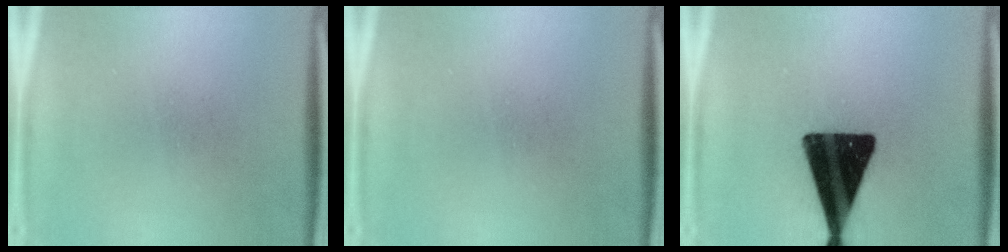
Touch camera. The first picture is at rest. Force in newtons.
{"total": 0.0}
{"total": 18.7}